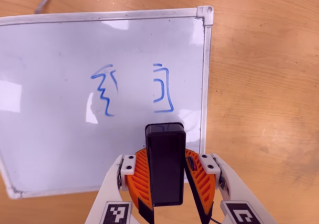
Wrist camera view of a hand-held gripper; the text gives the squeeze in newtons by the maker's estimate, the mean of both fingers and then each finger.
{"total": 5.7, "left": 6.4, "right": 5.1}